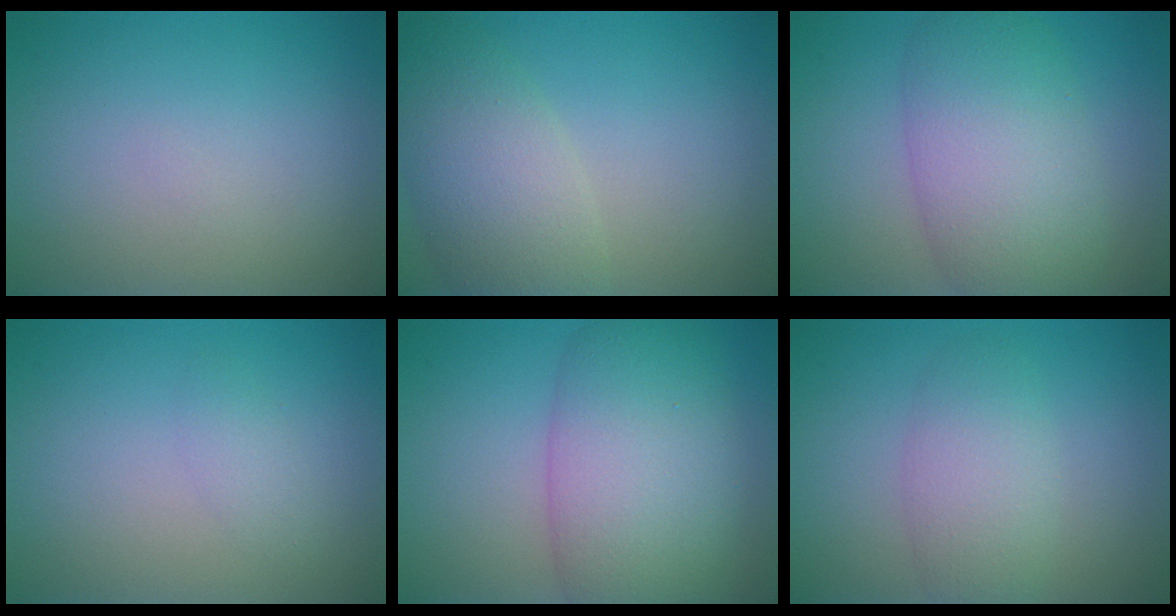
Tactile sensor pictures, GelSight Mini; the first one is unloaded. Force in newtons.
{"total": 5.7, "press": 5.7, "slide": 0.4}
{"total": 7.9, "press": 7.9, "slide": 0.2}
{"total": 1.0, "press": 1.0, "slide": 0.1}
{"total": 9.4, "press": 9.4, "slide": 0.2}
{"total": 3.7, "press": 3.7, "slide": 0.0}